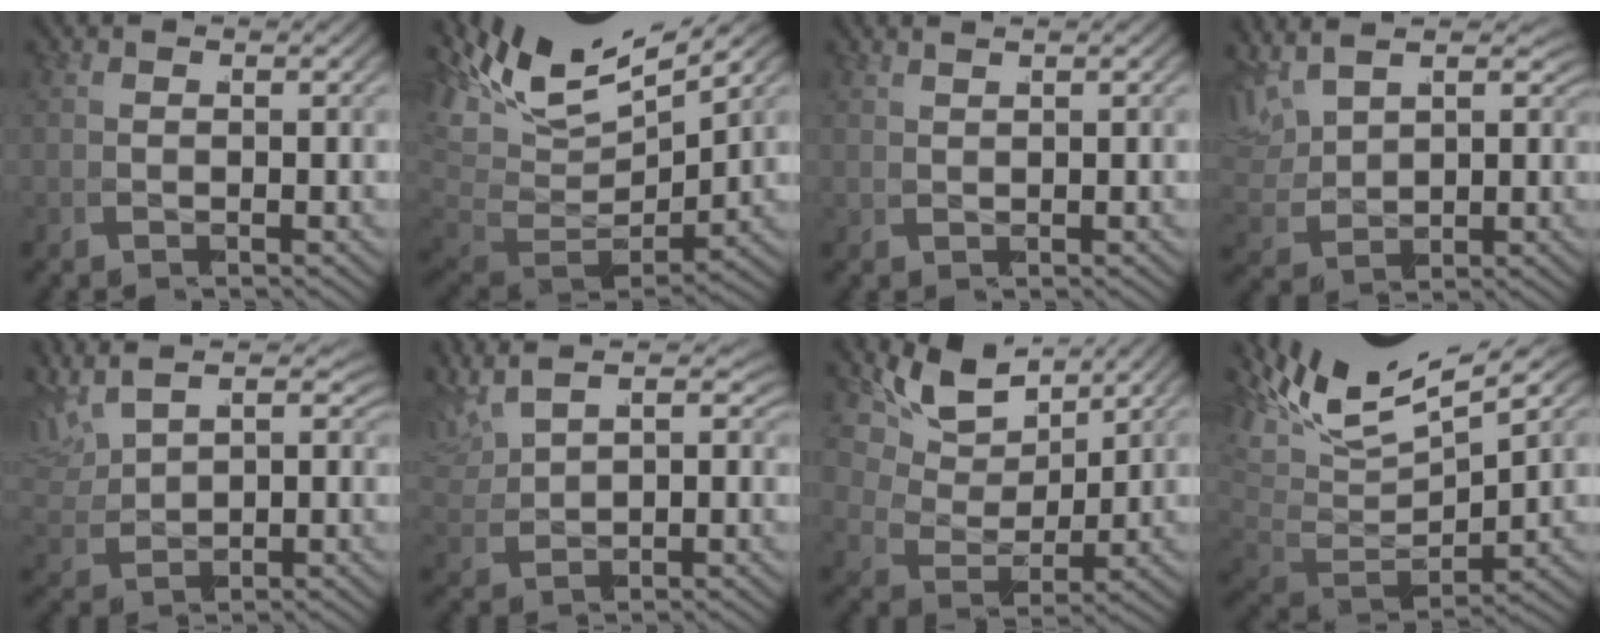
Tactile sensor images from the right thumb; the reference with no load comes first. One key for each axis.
{"total": 9.3, "fx": 1.2, "fy": 6.2, "fz": 6.9, "tx": -0.149, "ty": -0.031, "tz": 0.026}
{"total": 1.1, "fx": 1.0, "fy": -0.4, "fz": -0.2, "tx": 0.010, "ty": 0.007, "tz": 0.019}
{"total": 4.1, "fx": 2.6, "fy": 2.6, "fz": 1.8, "tx": -0.047, "ty": 0.006, "tz": 0.048}
{"total": 3.8, "fx": 2.7, "fy": 2.2, "fz": 1.5, "tx": -0.042, "ty": 0.007, "tz": 0.050}
{"total": 3.2, "fx": 2.6, "fy": 1.6, "fz": 1.1, "tx": -0.031, "ty": 0.007, "tz": 0.051}
{"total": 5.4, "fx": 2.8, "fy": 3.0, "fz": 3.4, "tx": -0.087, "ty": 0.001, "tz": 0.046}
{"total": 9.1, "fx": 2.1, "fy": 5.7, "fz": 6.7, "tx": -0.134, "ty": -0.019, "tz": 0.034}